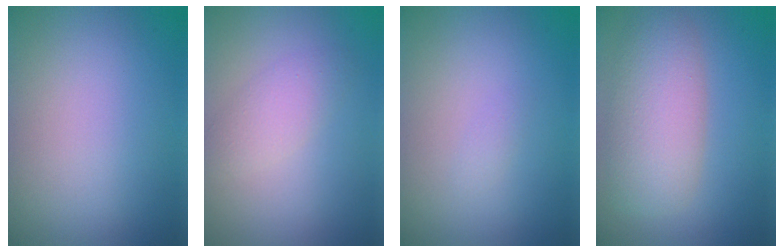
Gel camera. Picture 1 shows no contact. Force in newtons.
{"total": 2.3, "press": 2.3, "slide": 0.2}
{"total": 0.5, "press": 0.5, "slide": 0.1}
{"total": 5.1, "press": 5.1, "slide": 0.6}